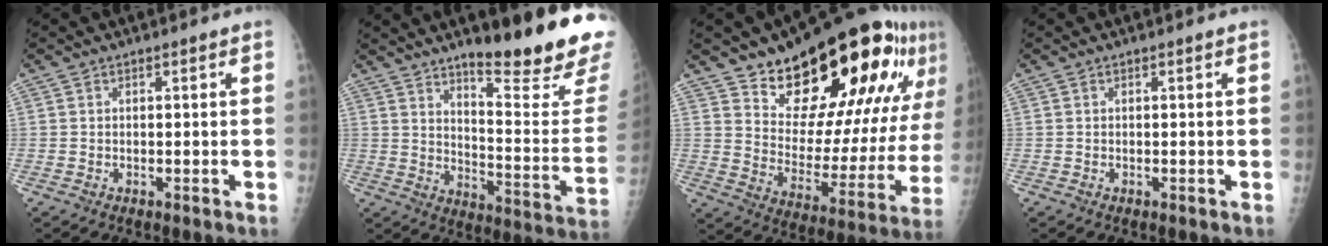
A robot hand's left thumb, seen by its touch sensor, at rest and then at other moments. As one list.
[{"total": 22.4, "force": [15.7, 3.8, 15.5], "torque": [-0.188, -0.107, 0.226]}, {"total": 26.5, "force": [16.9, 11.1, 17.2], "torque": [-0.211, -0.086, 0.253]}, {"total": 0.0}]